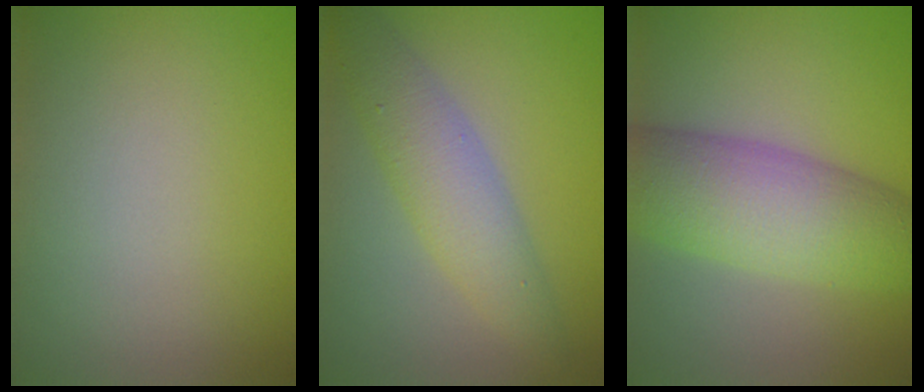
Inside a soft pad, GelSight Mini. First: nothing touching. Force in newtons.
{"total": 4.4, "press": 4.4, "slide": 0.2}
{"total": 8.3, "press": 8.3, "slide": 0.1}